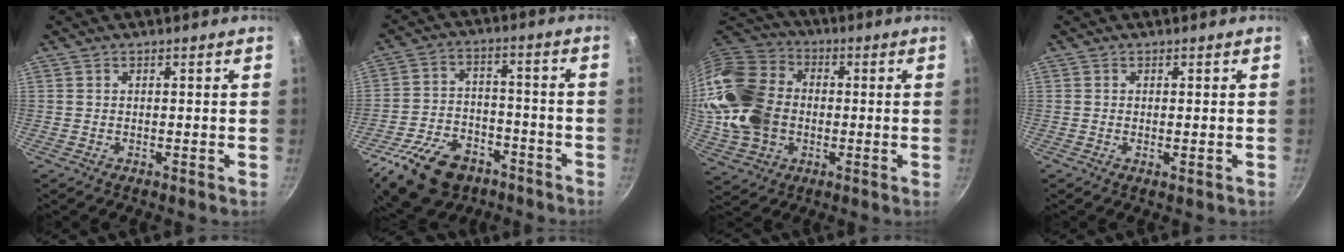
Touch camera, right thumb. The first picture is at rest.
{"total": 17.2, "force": [-10.3, 10.5, 8.9], "torque": [-0.140, 0.053, -0.165]}
{"total": 19.5, "force": [-0.9, 15.0, 12.3], "torque": [-0.234, 0.027, -0.014]}
{"total": 0.9, "force": [-0.1, 0.2, 0.9], "torque": [-0.017, -0.004, -0.003]}